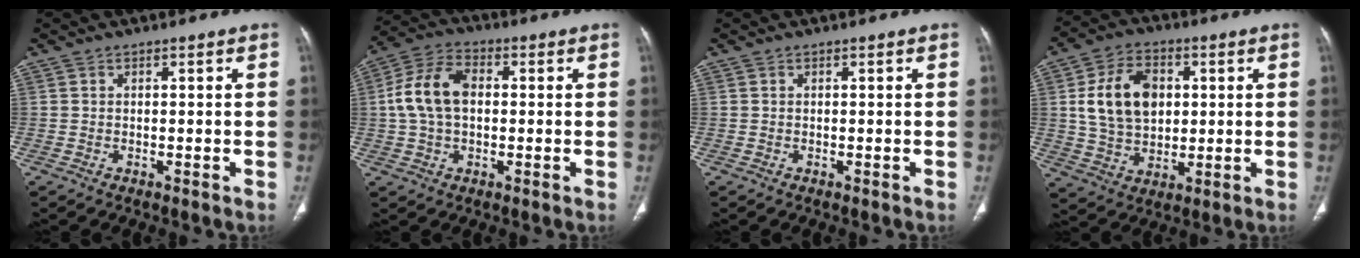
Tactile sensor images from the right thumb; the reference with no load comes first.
{"total": 10.8, "force": [0.7, 7.0, 8.1], "torque": [-0.161, 0.026, 0.009]}
{"total": 0.0}
{"total": 13.8, "force": [2.5, 9.8, 9.4], "torque": [-0.139, 0.000, 0.048]}